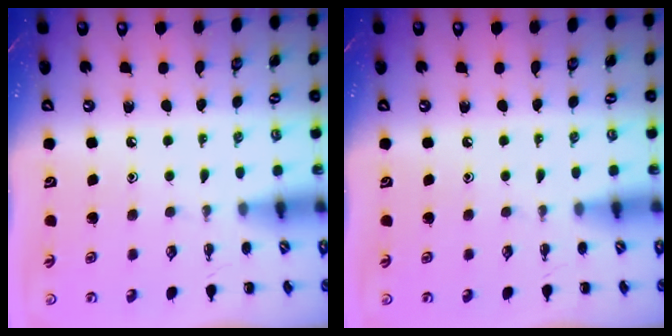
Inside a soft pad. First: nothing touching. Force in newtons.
{"total": 0.0}